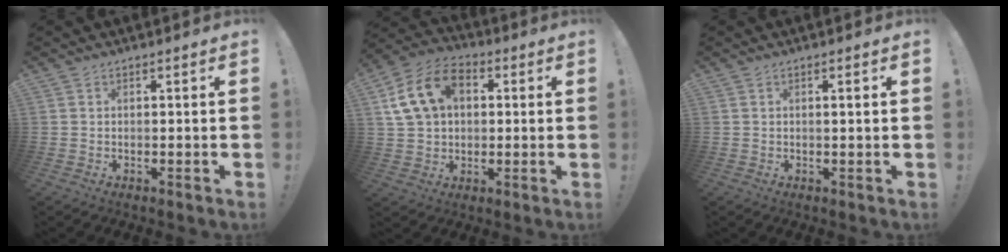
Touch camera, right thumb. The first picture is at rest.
{"total": 15.1, "force": [4.4, 11.2, 9.1], "torque": [-0.151, 0.003, 0.092]}
{"total": 1.3, "force": [0.3, -0.1, 1.3], "torque": [-0.019, -0.001, 0.001]}